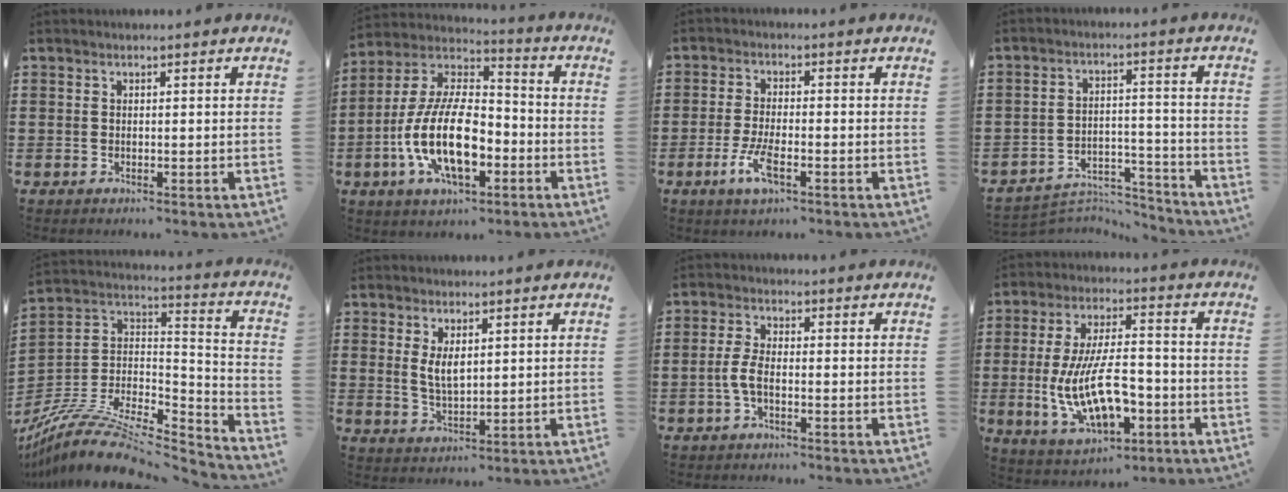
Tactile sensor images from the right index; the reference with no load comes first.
{"total": 14.5, "force": [-4.8, 6.7, 11.9], "torque": [-0.275, -0.002, -0.096]}
{"total": 5.2, "force": [-2.4, 1.6, 4.3], "torque": [-0.103, -0.009, -0.051]}
{"total": 5.7, "force": [-5.5, 1.1, 1.3], "torque": [-0.021, 0.010, -0.106]}
{"total": 11.2, "force": [-8.9, 3.6, 5.8], "torque": [-0.119, 0.012, -0.172]}
{"total": 3.7, "force": [1.0, 1.6, 3.1], "torque": [-0.065, 0.003, 0.017]}
{"total": 3.5, "force": [-1.2, 1.2, 3.0], "torque": [-0.081, -0.005, -0.031]}
{"total": 12.9, "force": [-3.2, 5.8, 11.0], "torque": [-0.216, 0.001, -0.058]}